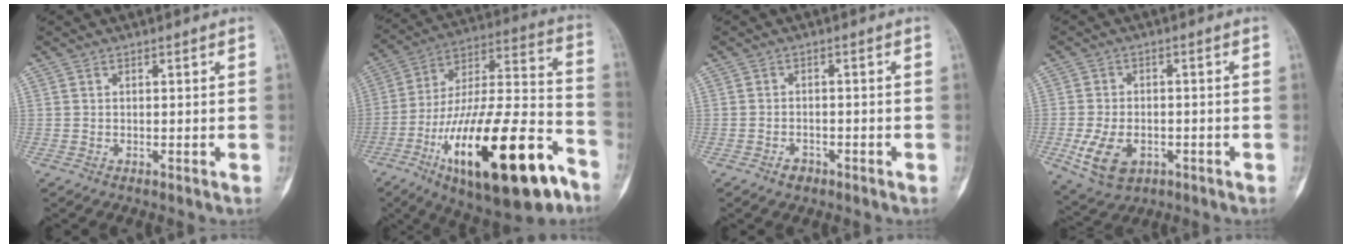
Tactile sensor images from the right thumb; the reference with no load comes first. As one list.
[{"total": 31.9, "force": [-15.3, 11.0, 25.7], "torque": [-0.416, 0.069, -0.244]}, {"total": 2.0, "force": [-1.4, 1.3, 0.8], "torque": [-0.009, 0.010, -0.019]}, {"total": 8.9, "force": [-2.9, 5.9, 6.0], "torque": [-0.109, 0.004, -0.040]}]